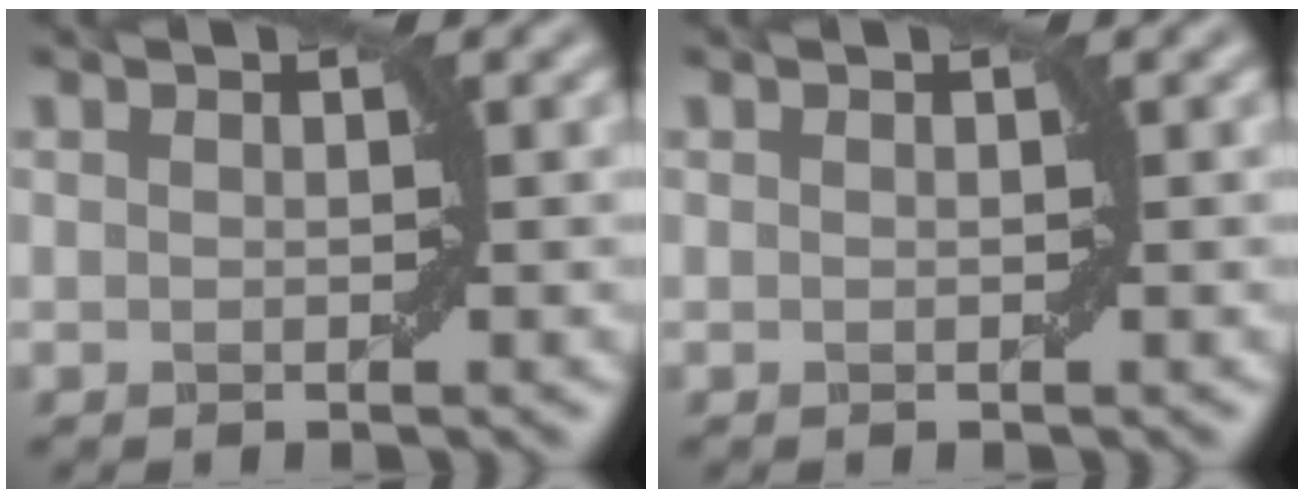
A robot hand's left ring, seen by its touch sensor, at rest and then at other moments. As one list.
[{"total": 0.0}]